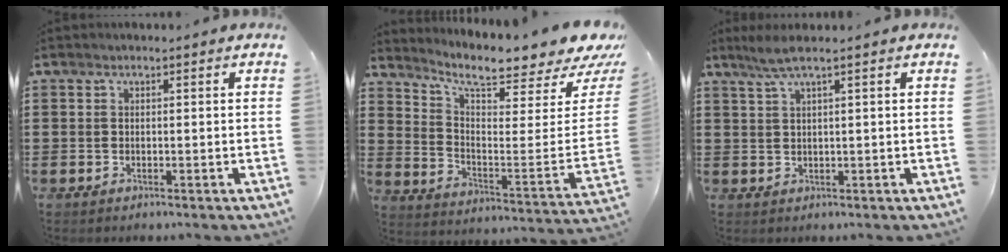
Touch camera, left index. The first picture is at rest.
{"total": 7.7, "force": [6.7, 0.8, 3.8], "torque": [-0.083, -0.067, 0.107]}
{"total": 2.7, "force": [1.6, -0.3, 2.1], "torque": [-0.044, -0.001, 0.028]}